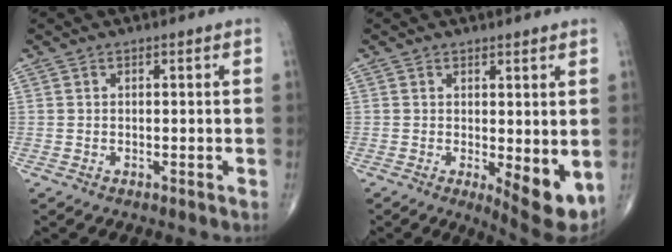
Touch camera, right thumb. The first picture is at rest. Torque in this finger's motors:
{"motor_torque": [0.77, 1.81, 0.19, -0.27, 0.23]}